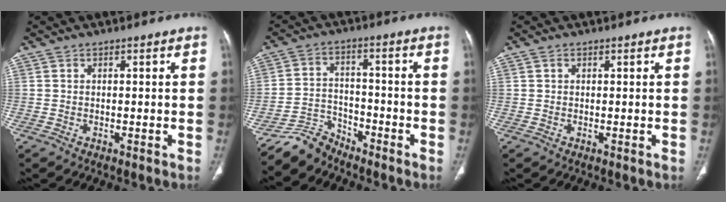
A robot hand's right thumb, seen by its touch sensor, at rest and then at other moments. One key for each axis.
{"total": 5.7, "fx": -5.4, "fy": 1.9, "fz": -0.4, "tx": 0.017, "ty": 0.041, "tz": -0.108}
{"total": 0.6, "fx": 0.3, "fy": 0.5, "fz": 0.3, "tx": -0.002, "ty": 0.000, "tz": 0.004}